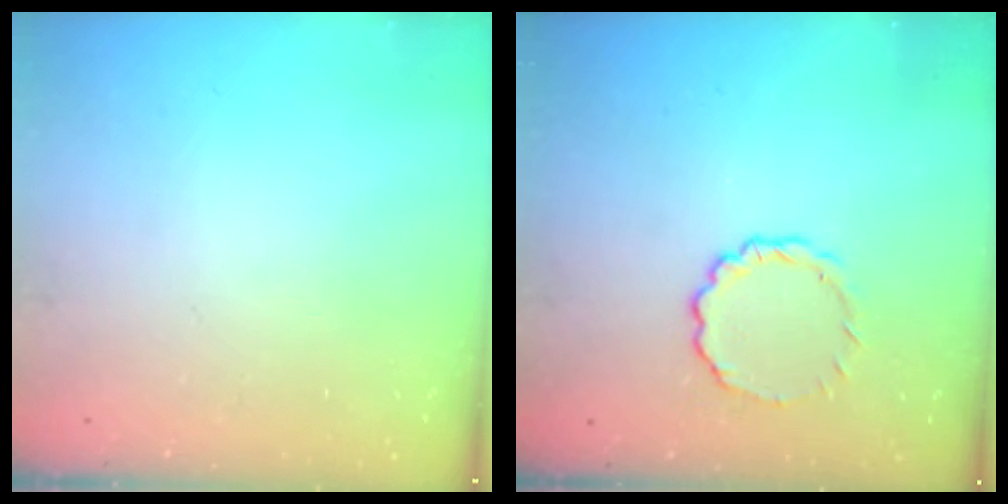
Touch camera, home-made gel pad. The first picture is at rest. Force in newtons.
{"total": 7.3, "press": 7.1, "slide": 1.5}